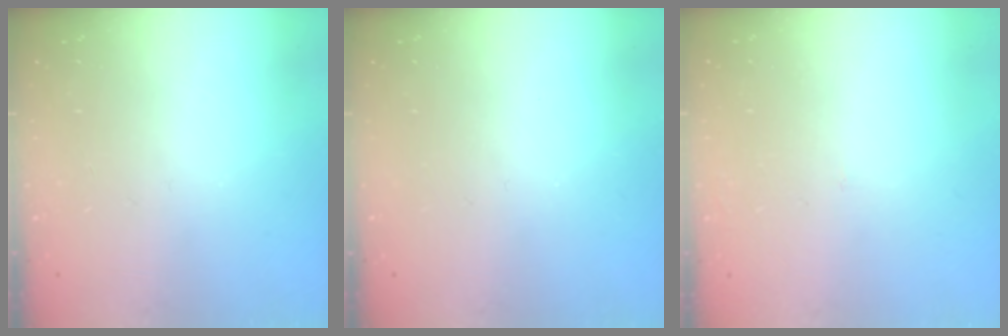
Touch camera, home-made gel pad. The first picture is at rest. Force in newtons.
{"total": 0.0}
{"total": 1.4, "press": 1.4, "slide": 0.1}